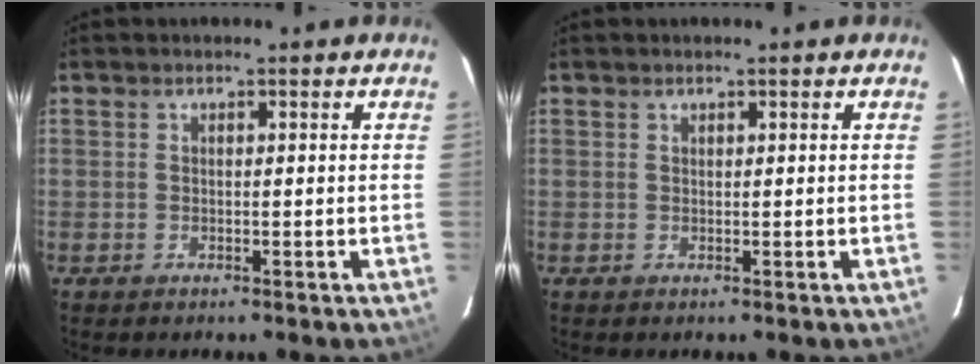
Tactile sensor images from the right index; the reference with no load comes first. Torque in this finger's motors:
{"motor_torque": [0.09, 0.07, -0.02, 0.01]}